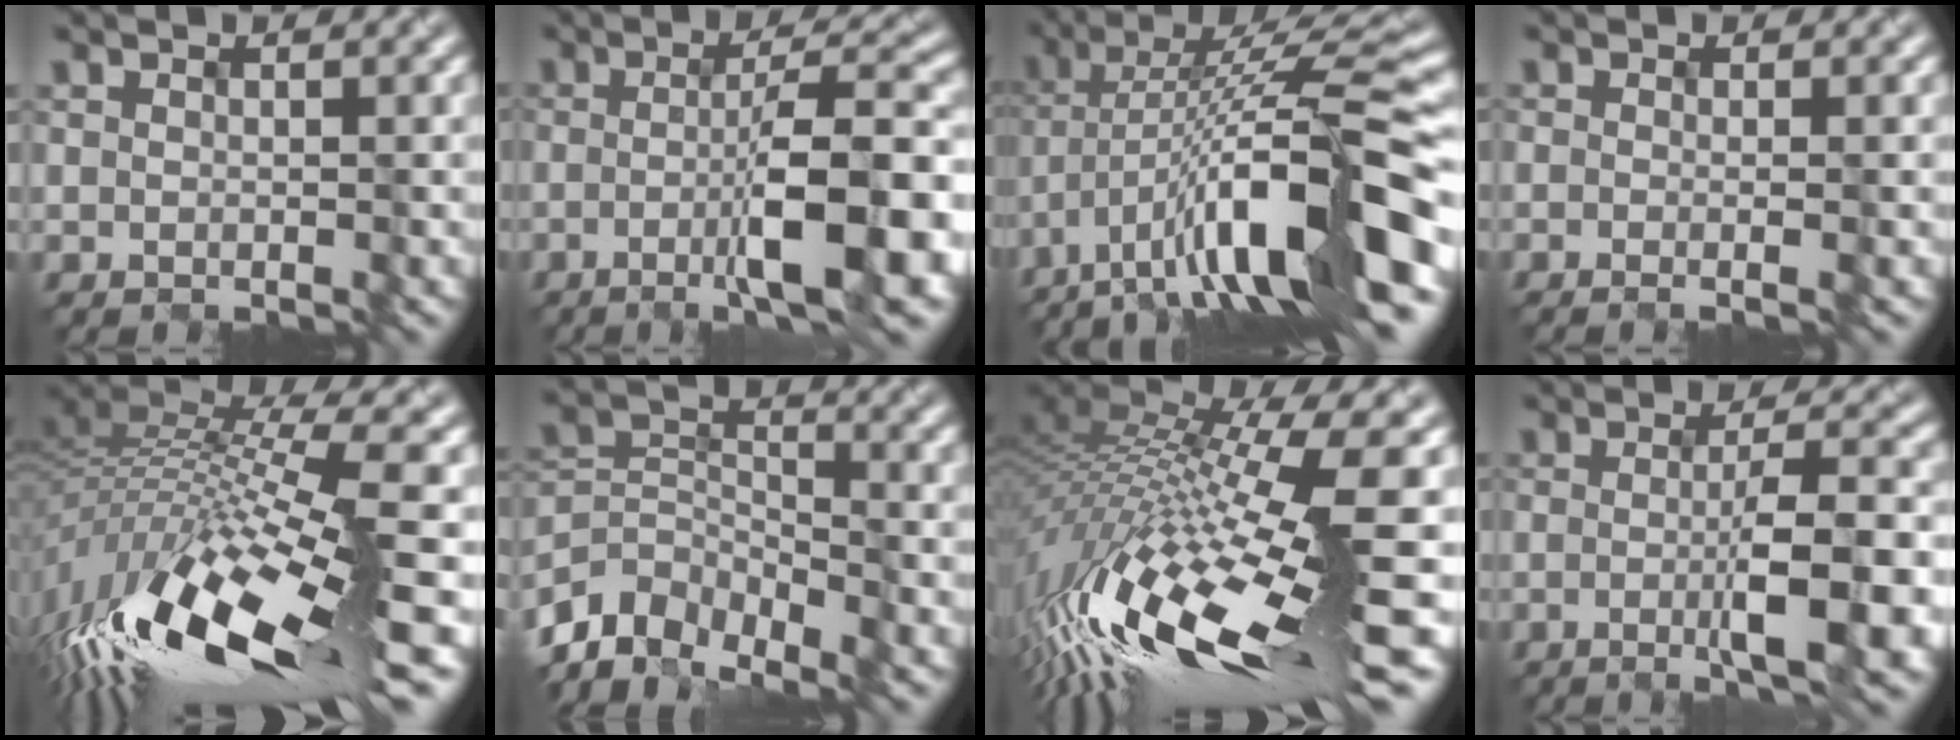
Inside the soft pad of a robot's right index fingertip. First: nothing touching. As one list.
[{"total": 7.8, "force": [-1.6, 1.3, 7.5], "torque": [-0.108, 0.008, -0.028]}, {"total": 13.6, "force": [-5.3, 3.1, 12.2], "torque": [-0.204, 0.022, -0.083]}, {"total": 1.3, "force": [-0.5, 0.3, 1.2], "torque": [-0.014, 0.002, -0.019]}, {"total": 15.3, "force": [-5.8, 4.0, 13.5], "torque": [-0.289, 0.017, -0.106]}, {"total": 7.6, "force": [-6.4, 3.0, 2.6], "torque": [-0.049, -0.005, -0.125]}, {"total": 15.3, "force": [-4.4, 3.1, 14.3], "torque": [-0.300, 0.005, -0.067]}, {"total": 6.0, "force": [-1.3, 0.9, 5.8], "torque": [-0.093, 0.003, -0.022]}]